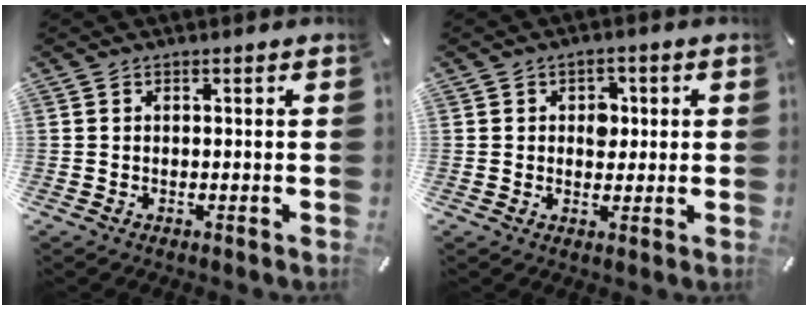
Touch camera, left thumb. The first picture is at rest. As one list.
[{"total": 4.2, "force": [0.5, 3.3, 2.5], "torque": [-0.020, -0.004, -0.002]}]